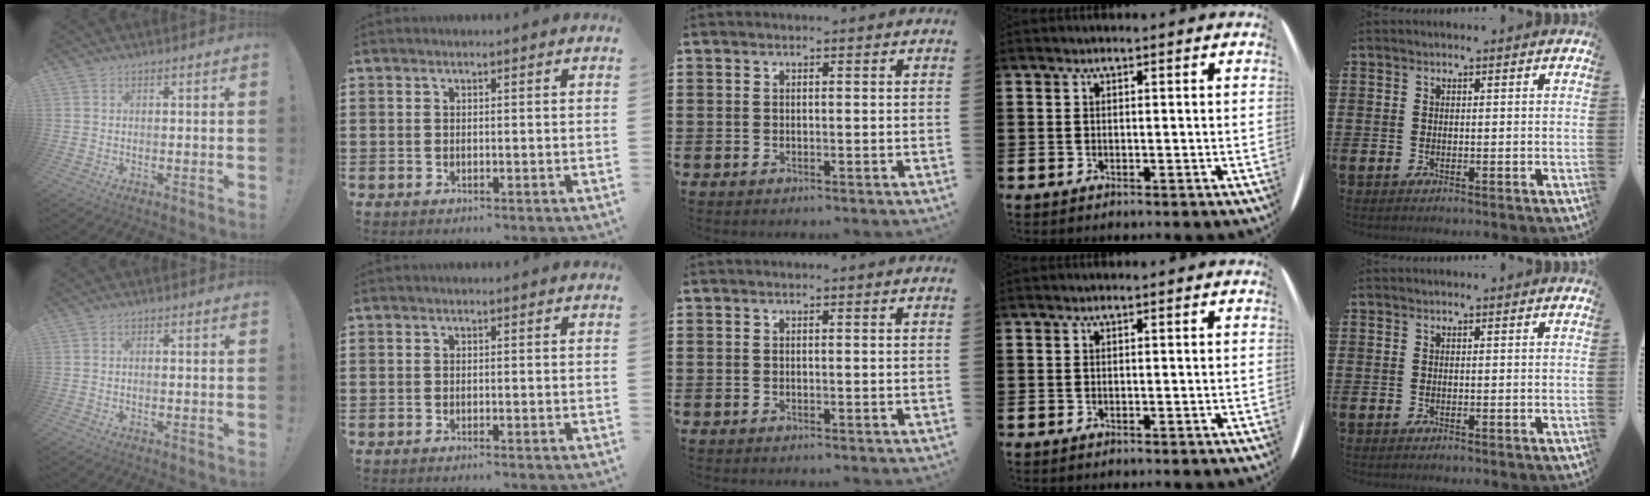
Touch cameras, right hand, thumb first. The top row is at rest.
{"thumb": {"total": 0.5, "force": [-0.3, 0.0, 0.4], "torque": [-0.007, -0.001, -0.005]}, "index": {"total": 0.7, "force": [-0.6, -0.2, 0.1], "torque": [-0.004, -0.004, -0.011]}}